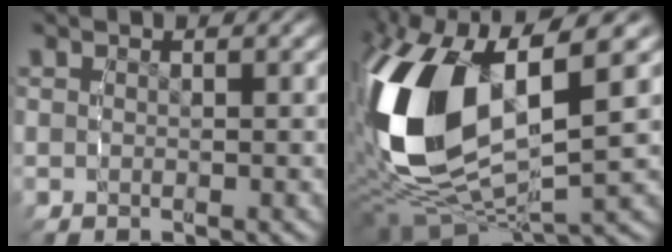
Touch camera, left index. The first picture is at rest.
{"total": 15.5, "force": [-0.8, 9.5, 12.1], "torque": [-0.285, -0.040, 0.000]}